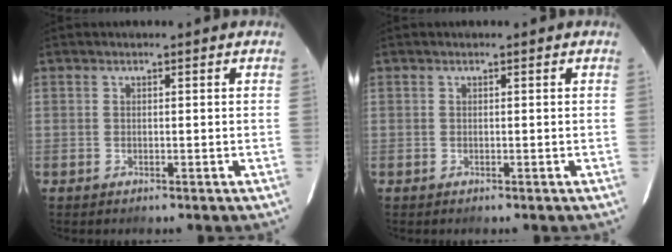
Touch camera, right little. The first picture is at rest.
{"total": 0.0}